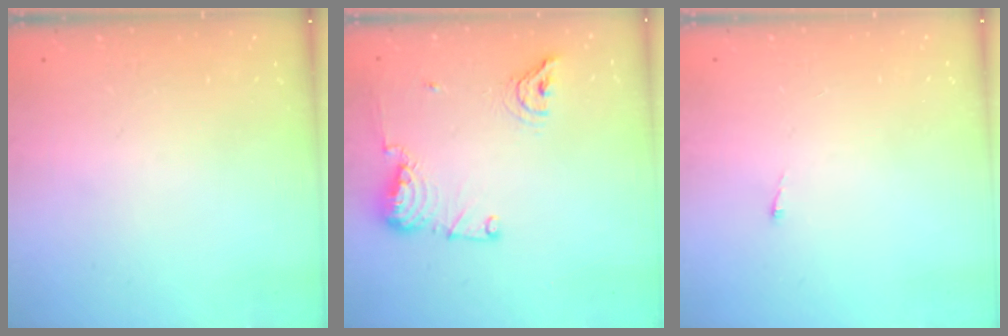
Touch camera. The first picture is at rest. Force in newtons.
{"total": 11.6, "press": 11.5, "slide": 1.6}
{"total": 2.7, "press": 2.7, "slide": 0.4}